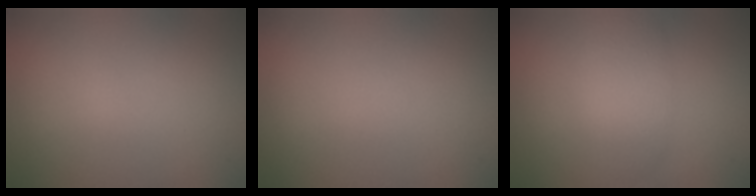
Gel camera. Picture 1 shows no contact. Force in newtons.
{"total": 0.0}
{"total": 2.9, "press": 2.9, "slide": 0.1}